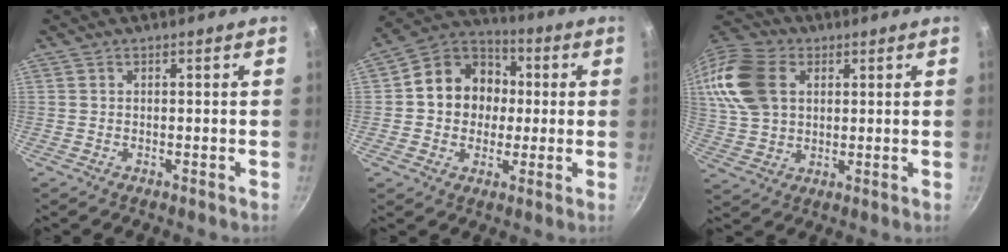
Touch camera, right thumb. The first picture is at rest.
{"total": 14.0, "force": [0.8, 12.0, 7.2], "torque": [-0.075, 0.026, -0.001]}
{"total": 17.5, "force": [4.7, 12.7, 11.2], "torque": [-0.222, 0.010, 0.086]}